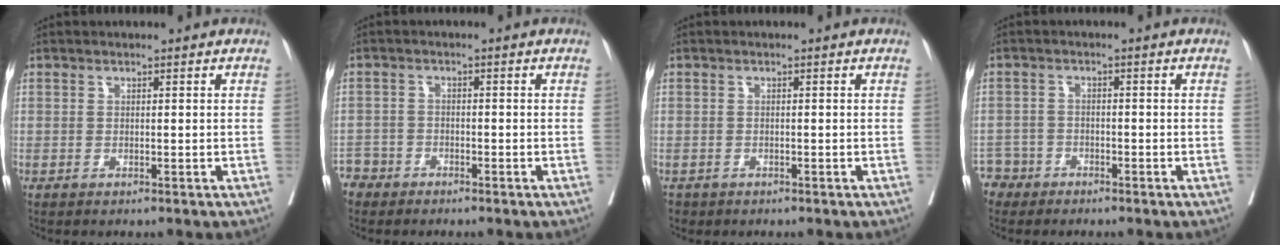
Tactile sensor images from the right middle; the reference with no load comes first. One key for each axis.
{"total": 3.3, "fx": -2.7, "fy": 1.8, "fz": -0.5, "tx": 0.011, "ty": 0.005, "tz": -0.058}
{"total": 1.5, "fx": -1.1, "fy": 1.0, "fz": 0.2, "tx": -0.006, "ty": 0.000, "tz": -0.018}
{"total": 3.5, "fx": -2.8, "fy": 2.0, "fz": -0.9, "tx": 0.018, "ty": 0.006, "tz": -0.059}